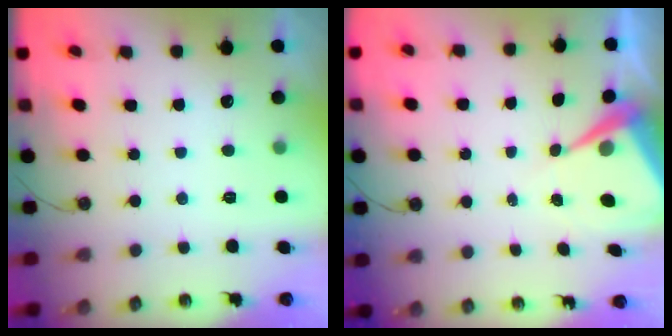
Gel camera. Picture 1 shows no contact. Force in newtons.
{"total": 7.5, "press": 7.4, "slide": 0.7}